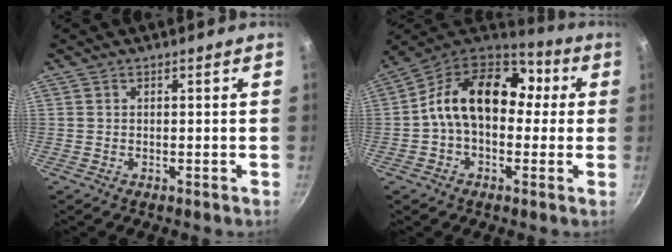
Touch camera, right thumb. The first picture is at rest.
{"total": 17.9, "force": [1.8, 12.5, 12.7], "torque": [-0.166, 0.040, 0.009]}